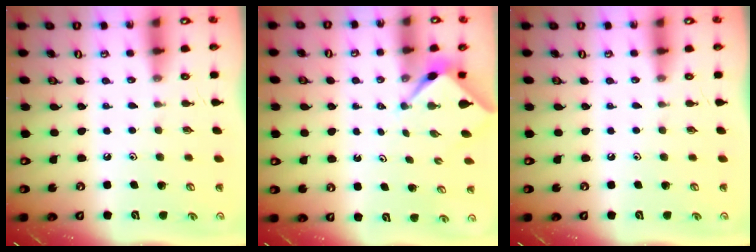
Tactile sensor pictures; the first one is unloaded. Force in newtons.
{"total": 2.3, "press": 2.3, "slide": 0.4}
{"total": 0.0}